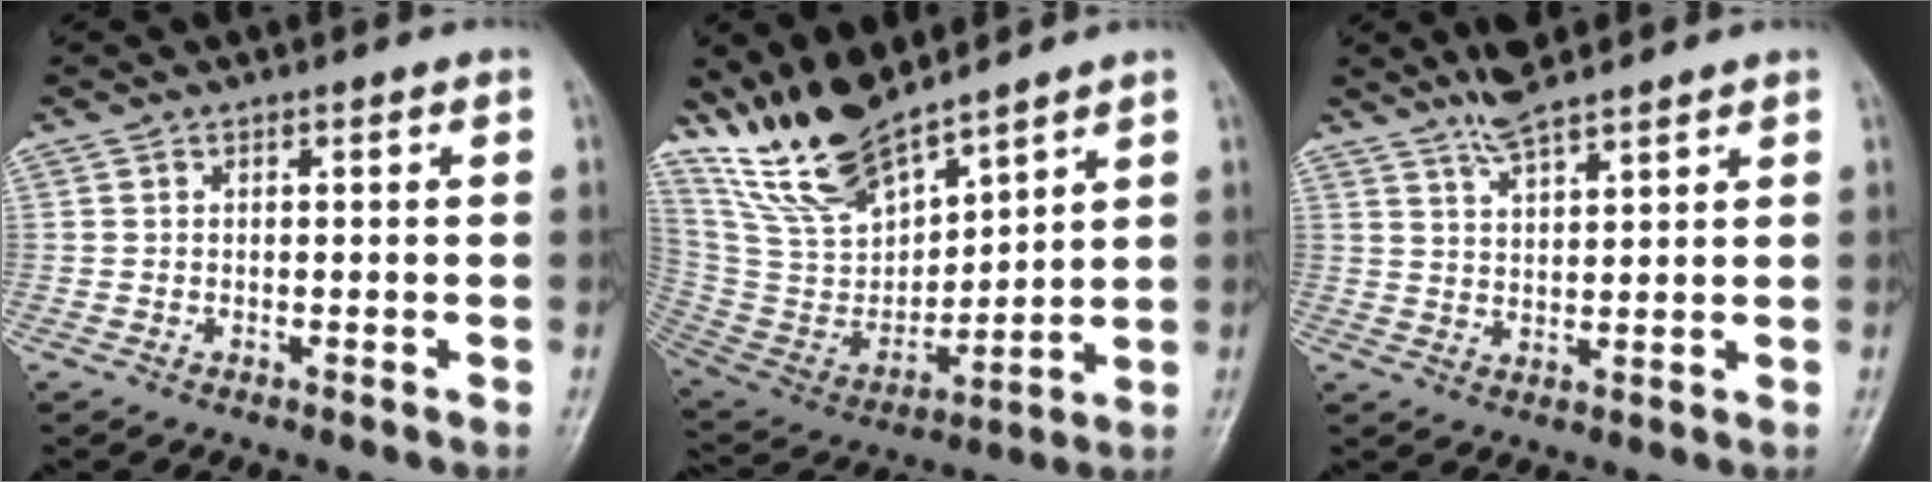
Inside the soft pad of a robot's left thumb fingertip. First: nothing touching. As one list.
[{"total": 16.2, "force": [13.6, 5.2, 7.1], "torque": [-0.107, -0.072, 0.278]}, {"total": 5.6, "force": [4.9, 0.9, 2.7], "torque": [-0.049, -0.024, 0.094]}]